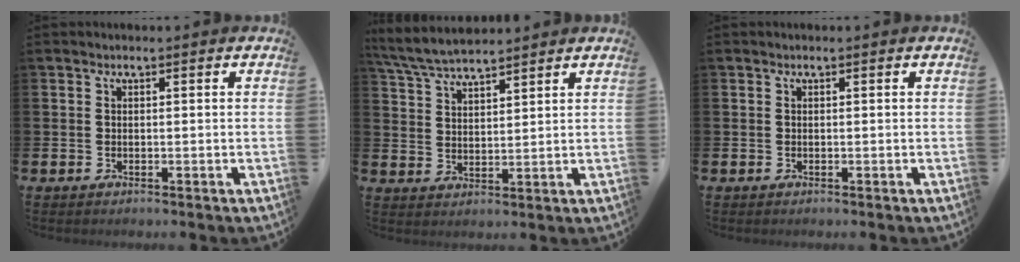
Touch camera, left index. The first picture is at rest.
{"total": 5.8, "force": [5.5, 0.8, 1.5], "torque": [-0.054, -0.019, 0.102]}
{"total": 0.0}